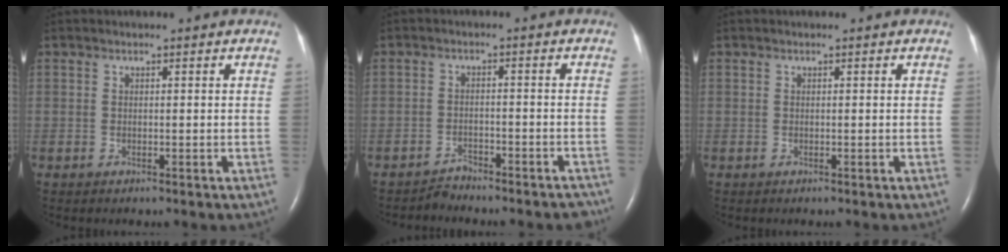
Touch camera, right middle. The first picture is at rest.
{"total": 4.2, "force": [-4.1, 0.9, -0.1], "torque": [0.016, 0.004, -0.063]}
{"total": 0.0}